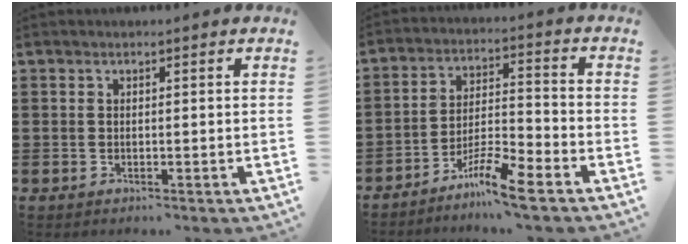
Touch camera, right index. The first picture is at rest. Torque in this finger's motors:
{"motor_torque": [0.84, -0.47, 0.51, 0.11]}